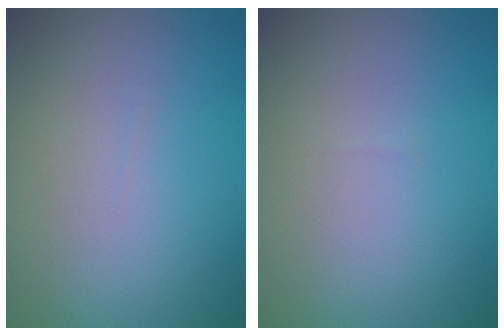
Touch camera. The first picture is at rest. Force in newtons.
{"total": 0.0}